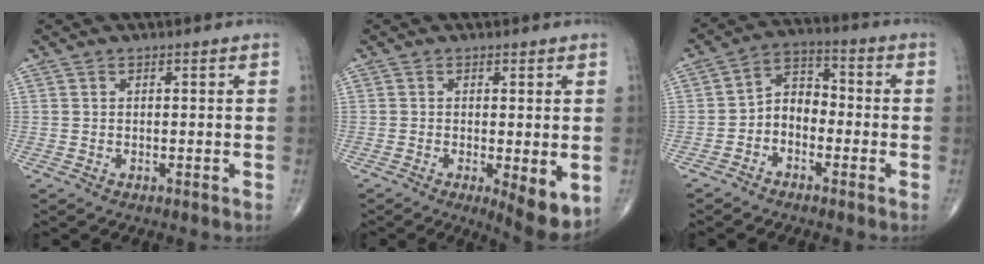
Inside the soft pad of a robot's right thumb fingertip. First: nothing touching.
{"total": 6.5, "force": [-1.4, 1.9, 6.1], "torque": [-0.084, -0.020, -0.020]}
{"total": 6.3, "force": [-2.1, 4.5, 3.8], "torque": [-0.040, 0.037, -0.056]}